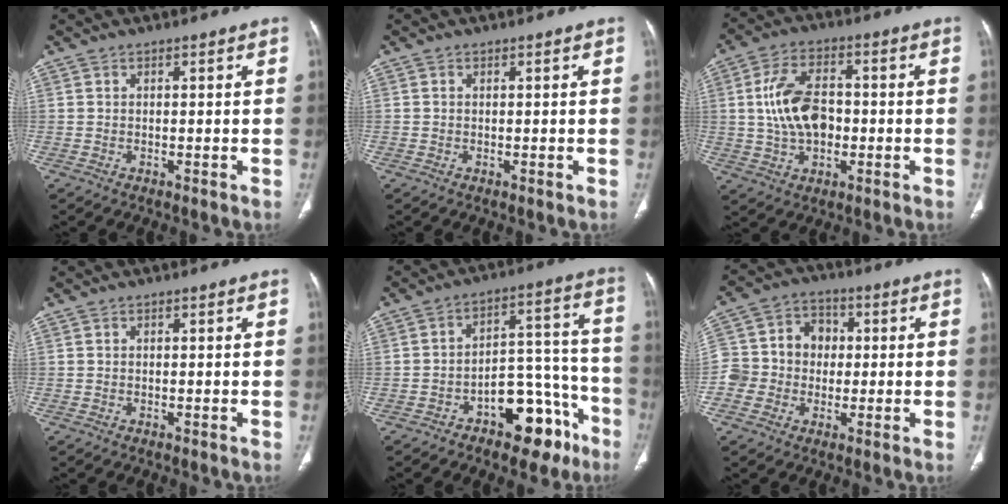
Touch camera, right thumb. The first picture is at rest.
{"total": 0.0}
{"total": 11.6, "force": [-0.1, 7.4, 8.9], "torque": [-0.153, 0.017, -0.003]}
{"total": 0.0}
{"total": 14.6, "force": [-8.4, 7.6, 9.3], "torque": [-0.076, 0.087, -0.116]}
{"total": 11.1, "force": [-0.5, 10.0, 4.8], "torque": [-0.058, 0.035, -0.016]}